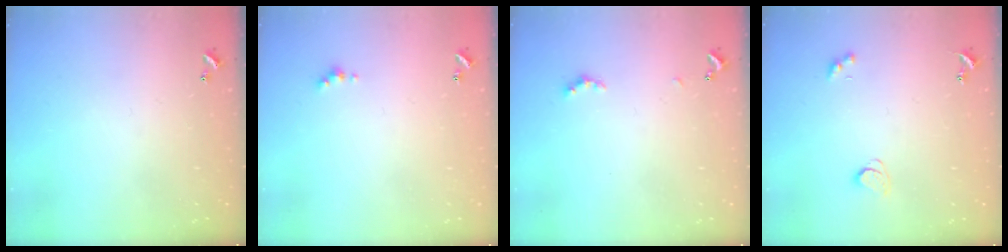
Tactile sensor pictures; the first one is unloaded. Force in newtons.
{"total": 1.0, "press": 0.9, "slide": 0.5}
{"total": 2.6, "press": 2.6, "slide": 0.6}
{"total": 2.1, "press": 2.1, "slide": 0.5}